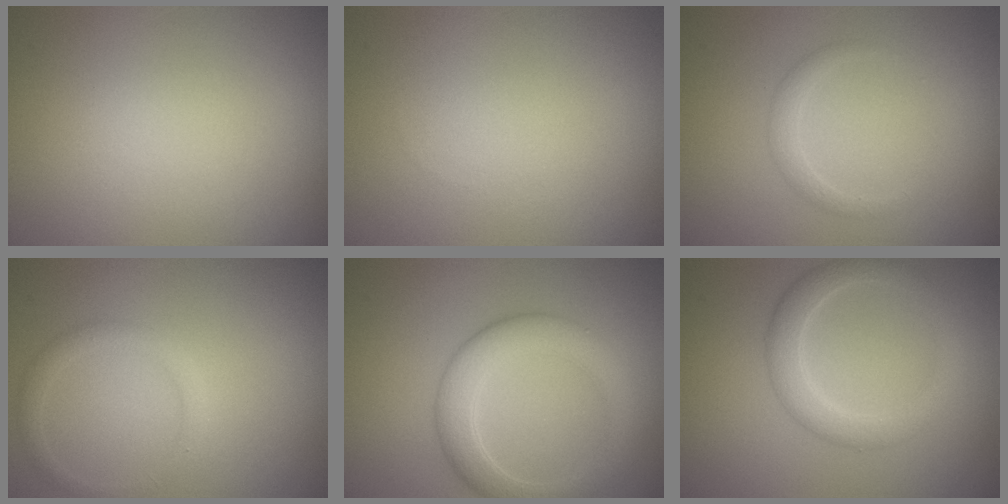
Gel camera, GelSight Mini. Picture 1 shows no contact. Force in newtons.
{"total": 0.0}
{"total": 1.2, "press": 1.2, "slide": 0.1}
{"total": 1.5, "press": 1.5, "slide": 0.1}
{"total": 4.4, "press": 4.4, "slide": 0.2}
{"total": 3.0, "press": 3.0, "slide": 0.1}